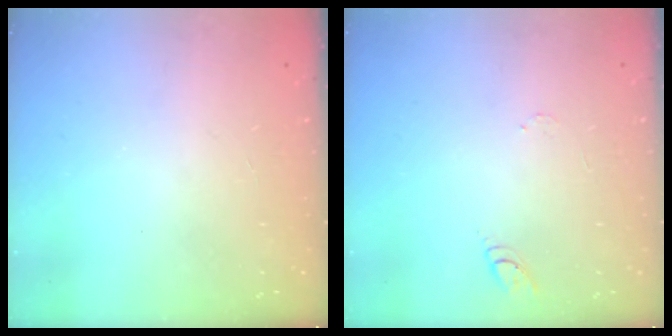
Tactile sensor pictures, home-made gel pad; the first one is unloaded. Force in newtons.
{"total": 5.5, "press": 5.4, "slide": 0.5}